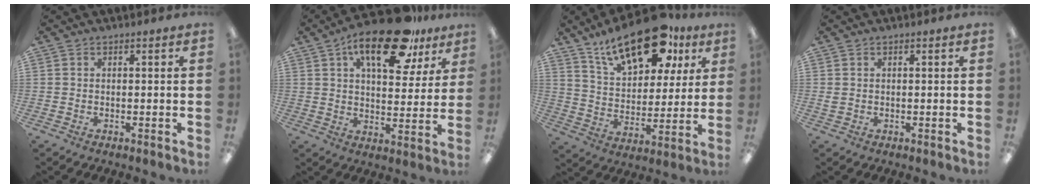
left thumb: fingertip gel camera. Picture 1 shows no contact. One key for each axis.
{"total": 19.2, "fx": 11.3, "fy": 8.2, "fz": 13.1, "tx": -0.196, "ty": -0.051, "tz": 0.183}
{"total": 21.2, "fx": 13.5, "fy": 10.2, "fz": 12.7, "tx": -0.205, "ty": -0.054, "tz": 0.231}
{"total": 0.7, "fx": 0.1, "fy": 0.6, "fz": 0.4, "tx": -0.008, "ty": 0.002, "tz": 0.001}